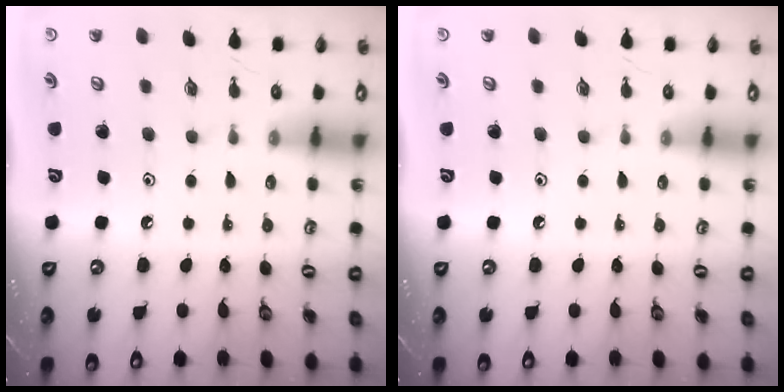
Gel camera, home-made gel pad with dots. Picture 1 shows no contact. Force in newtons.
{"total": 0.0}